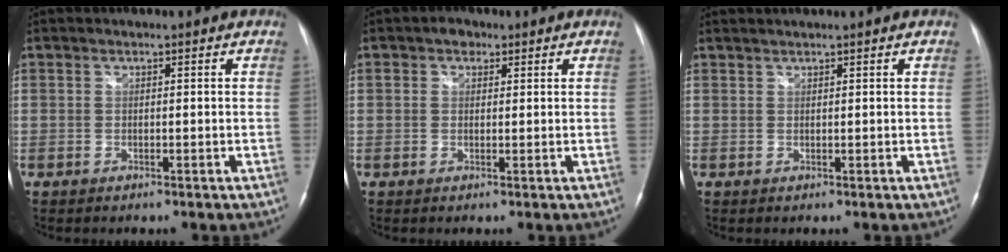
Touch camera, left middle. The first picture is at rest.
{"total": 2.0, "force": [1.0, 1.5, 0.9], "torque": [-0.019, 0.010, 0.014]}
{"total": 1.7, "force": [1.6, -0.3, 0.5], "torque": [-0.004, 0.015, 0.033]}